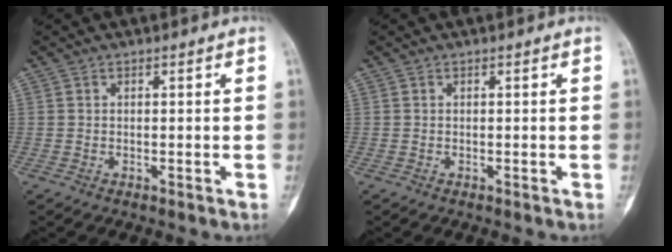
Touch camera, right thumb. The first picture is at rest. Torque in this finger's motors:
{"motor_torque": [-0.04, 0.04, 0.08, -0.07, 0.03]}